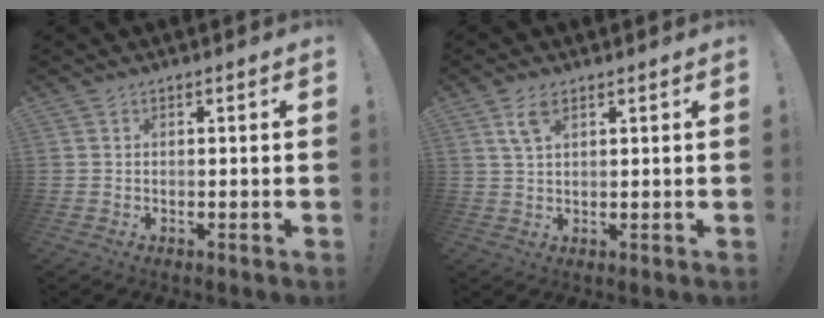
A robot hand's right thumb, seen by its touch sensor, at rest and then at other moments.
{"total": 4.8, "force": [2.6, 2.3, 3.4], "torque": [-0.058, -0.006, 0.046]}